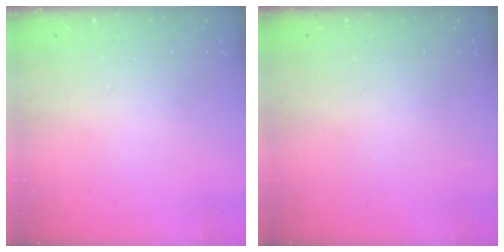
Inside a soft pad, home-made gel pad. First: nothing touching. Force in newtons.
{"total": 0.0}